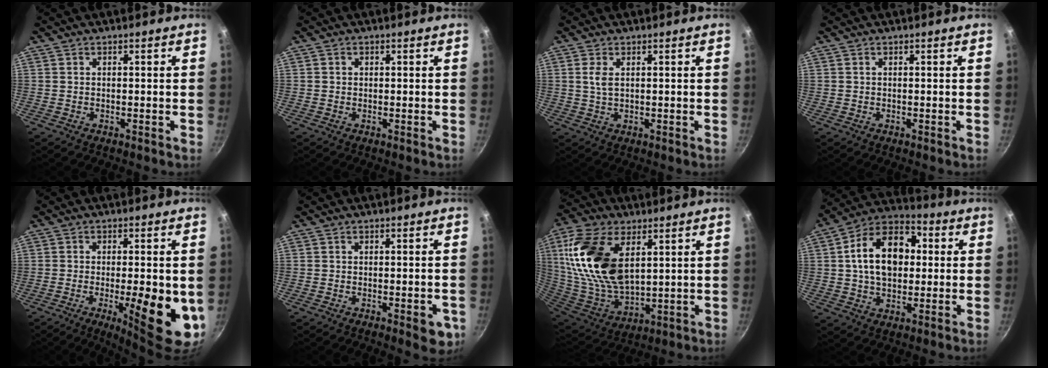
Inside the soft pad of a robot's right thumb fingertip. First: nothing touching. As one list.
[{"total": 0.7, "force": [0.1, 0.7, 0.2], "torque": [0.001, 0.001, 0.000]}, {"total": 2.8, "force": [0.7, 1.4, 2.3], "torque": [-0.046, -0.003, 0.015]}, {"total": 0.0}, {"total": 13.2, "force": [-2.9, 3.6, 12.3], "torque": [-0.163, 0.000, -0.034]}, {"total": 5.0, "force": [-1.9, 2.0, 4.1], "torque": [-0.039, 0.004, -0.021]}, {"total": 21.4, "force": [6.7, 12.1, 16.3], "torque": [-0.314, -0.031, 0.135]}, {"total": 16.6, "force": [2.0, 11.3, 12.0], "torque": [-0.163, 0.026, 0.016]}]